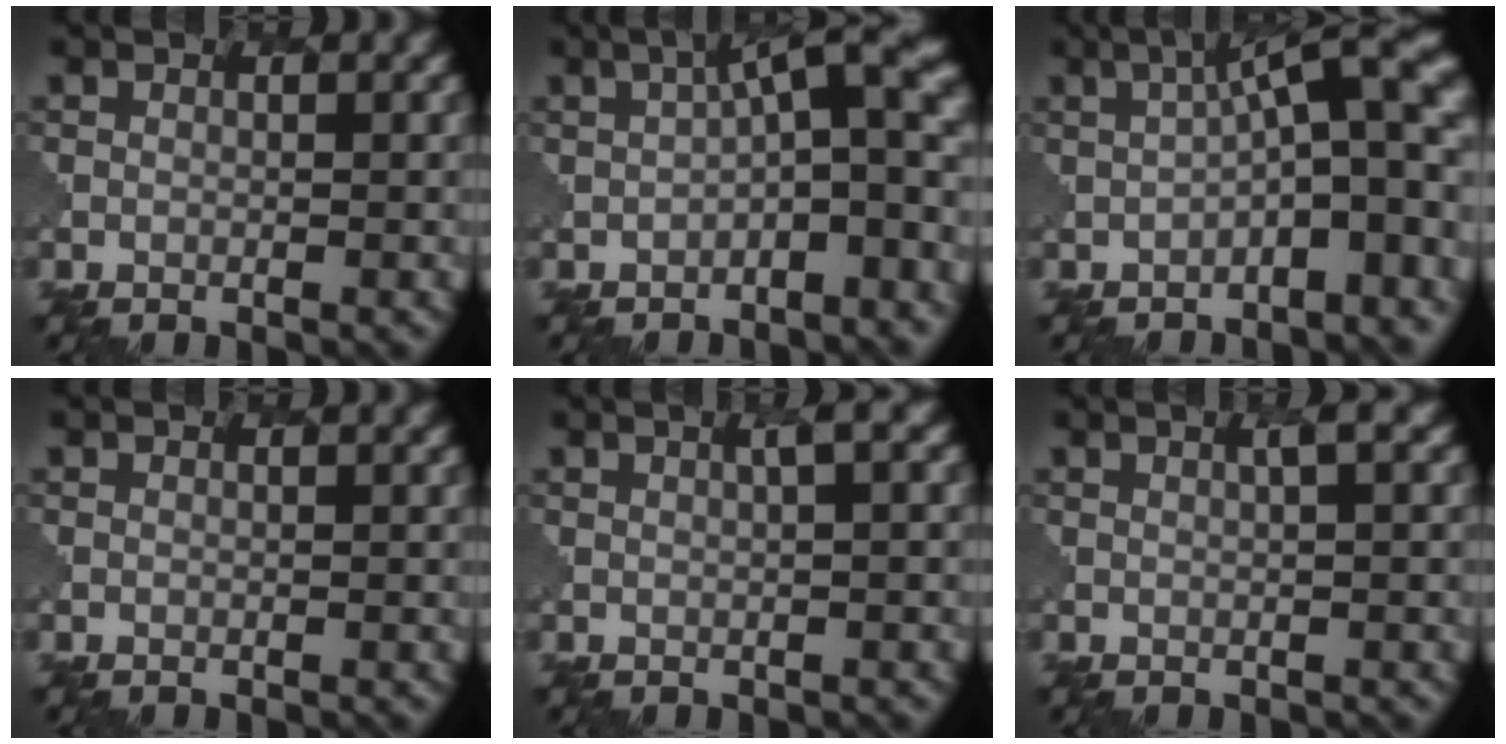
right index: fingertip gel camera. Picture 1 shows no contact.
{"total": 6.5, "force": [-0.7, 2.2, 6.1], "torque": [-0.075, 0.014, -0.018]}
{"total": 9.2, "force": [-0.9, 3.0, 8.6], "torque": [-0.110, 0.017, -0.017]}
{"total": 0.0}
{"total": 2.2, "force": [0.6, 0.6, 2.0], "torque": [-0.020, 0.006, 0.008]}
{"total": 1.9, "force": [0.6, 0.5, 1.7], "torque": [-0.017, 0.005, 0.007]}